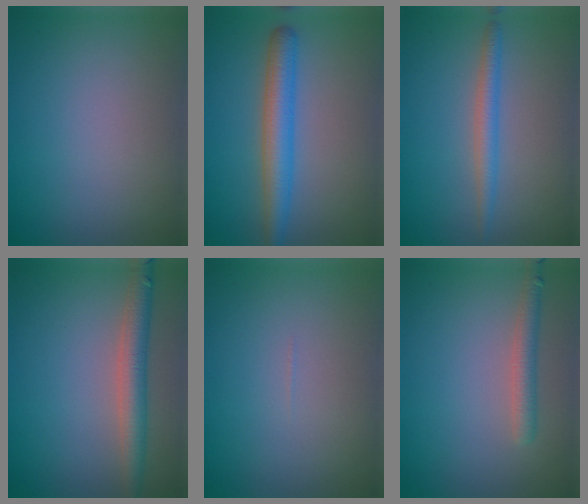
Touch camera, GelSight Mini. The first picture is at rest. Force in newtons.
{"total": 4.3, "press": 4.3, "slide": 0.1}
{"total": 2.3, "press": 2.3, "slide": 0.0}
{"total": 3.8, "press": 3.8, "slide": 0.2}
{"total": 0.0}
{"total": 2.2, "press": 2.2, "slide": 0.1}